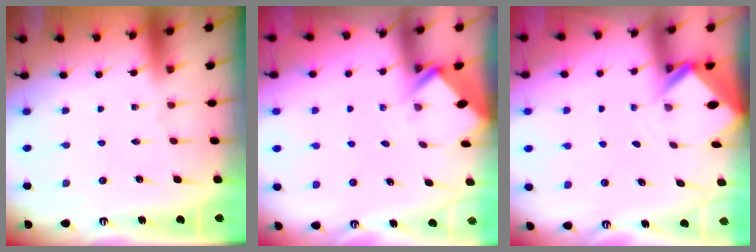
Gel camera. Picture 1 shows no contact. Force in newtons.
{"total": 2.7, "press": 2.7, "slide": 0.2}
{"total": 2.7, "press": 2.7, "slide": 0.2}